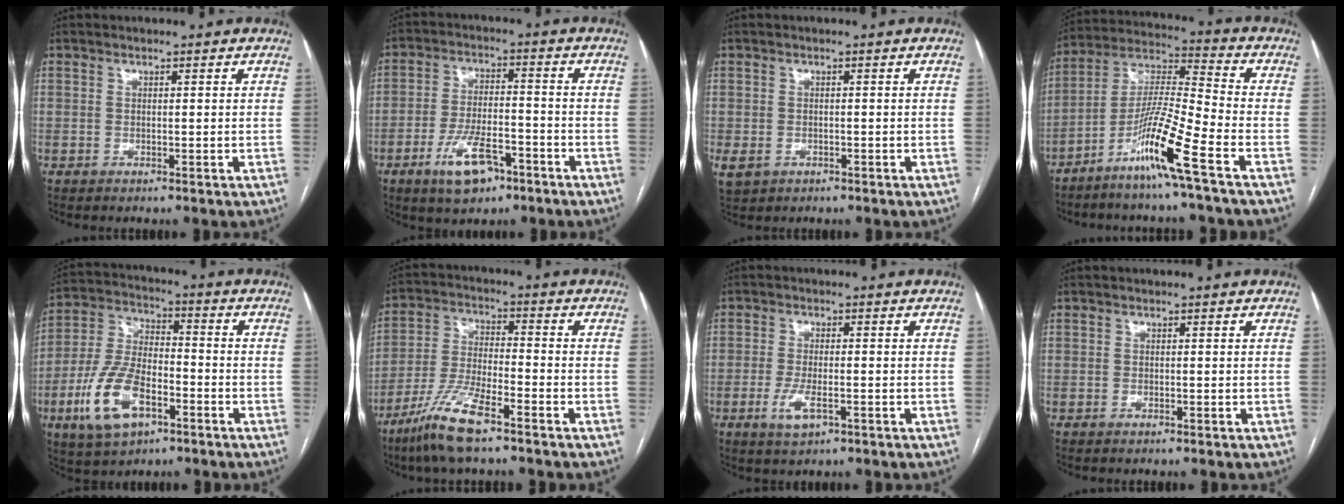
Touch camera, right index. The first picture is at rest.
{"total": 9.0, "force": [-5.2, 3.6, 6.5], "torque": [-0.128, 0.002, -0.087]}
{"total": 3.4, "force": [-1.5, 2.6, 1.5], "torque": [-0.034, -0.004, -0.015]}
{"total": 12.1, "force": [-6.9, -1.5, 9.8], "torque": [-0.194, -0.017, -0.138]}
{"total": 13.7, "force": [-5.8, 6.7, 10.4], "torque": [-0.231, 0.008, -0.103]}
{"total": 10.5, "force": [-7.0, 1.5, 7.6], "torque": [-0.163, -0.020, -0.137]}
{"total": 4.3, "force": [-1.8, 1.4, 3.7], "torque": [-0.077, -0.005, -0.027]}
{"total": 0.0}